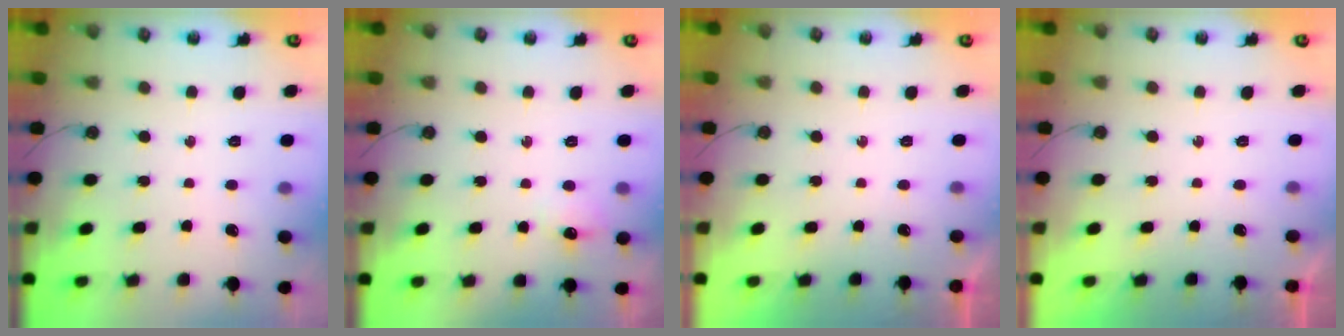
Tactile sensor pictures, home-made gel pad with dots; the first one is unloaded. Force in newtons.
{"total": 7.1, "press": 7.0, "slide": 0.9}
{"total": 0.0}
{"total": 0.0}